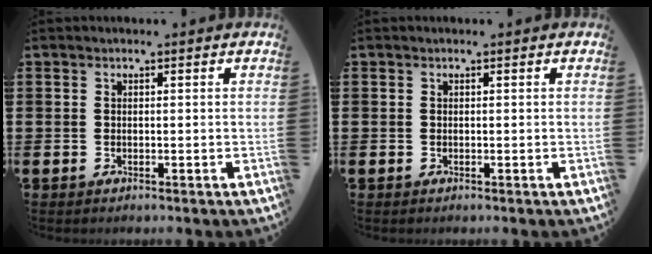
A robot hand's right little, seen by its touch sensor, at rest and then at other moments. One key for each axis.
{"total": 0.0}